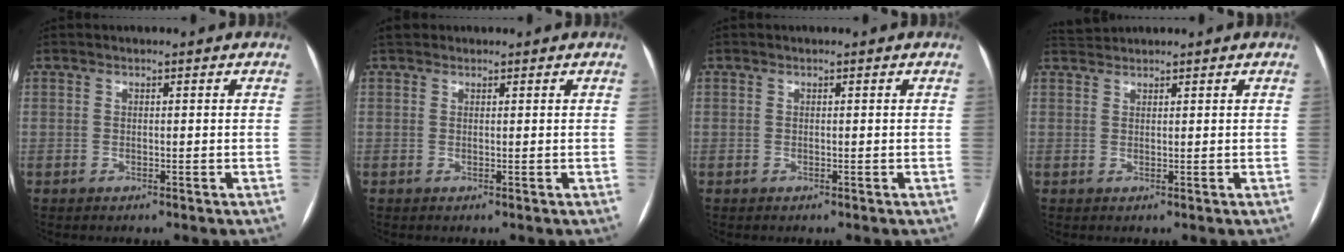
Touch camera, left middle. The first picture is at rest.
{"total": 1.9, "force": [1.5, 1.1, 0.3], "torque": [-0.006, 0.021, 0.026]}
{"total": 0.0}
{"total": 1.8, "force": [1.7, -0.2, -0.4], "torque": [-0.004, 0.015, 0.043]}